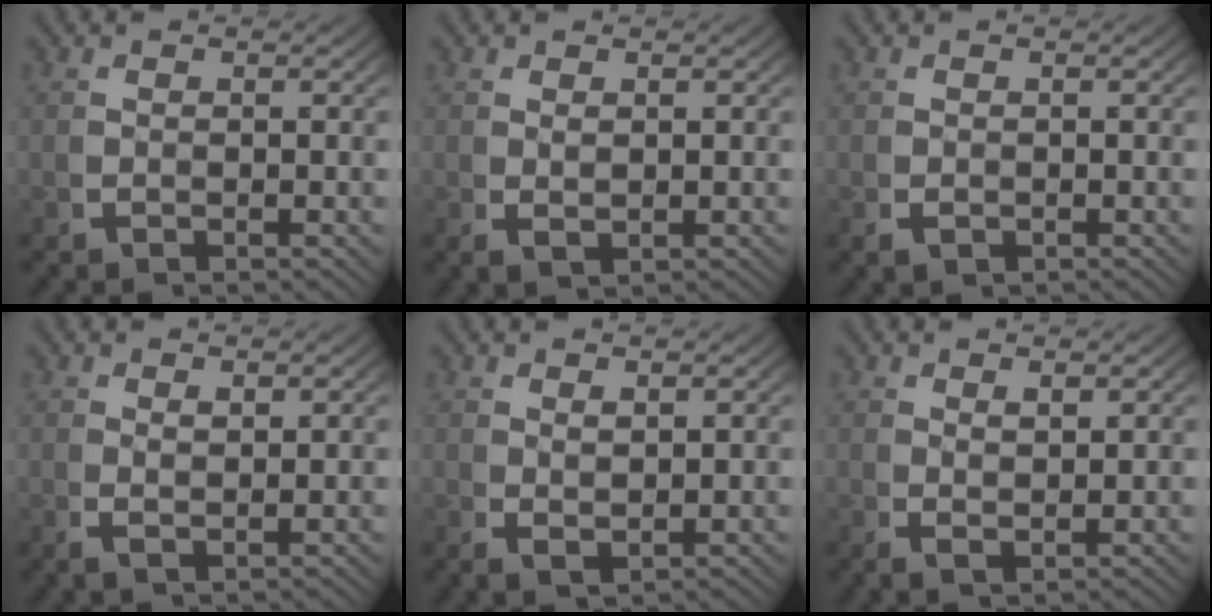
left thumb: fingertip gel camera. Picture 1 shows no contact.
{"total": 1.1, "force": [0.5, 0.7, 0.7], "torque": [-0.021, -0.010, 0.020]}
{"total": 1.1, "force": [-0.4, 0.9, 0.6], "torque": [-0.013, -0.007, -0.001]}
{"total": 1.1, "force": [0.7, 0.3, 0.8], "torque": [-0.024, -0.008, 0.019]}
{"total": 1.4, "force": [0.9, 0.6, 0.8], "torque": [-0.019, -0.010, 0.028]}
{"total": 1.3, "force": [1.1, 0.3, 0.8], "torque": [-0.019, -0.007, 0.026]}